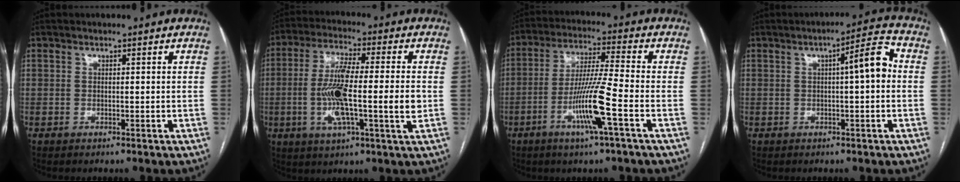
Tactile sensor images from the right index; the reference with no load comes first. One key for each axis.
{"total": 13.4, "fx": -1.5, "fy": 1.1, "fz": 13.3, "tx": -0.250, "ty": 0.002, "tz": -0.031}
{"total": 10.7, "fx": -4.1, "fy": -0.7, "fz": 9.8, "tx": -0.193, "ty": -0.007, "tz": -0.080}
{"total": 6.2, "fx": 0.5, "fy": 0.7, "fz": 6.1, "tx": -0.088, "ty": 0.019, "tz": 0.002}